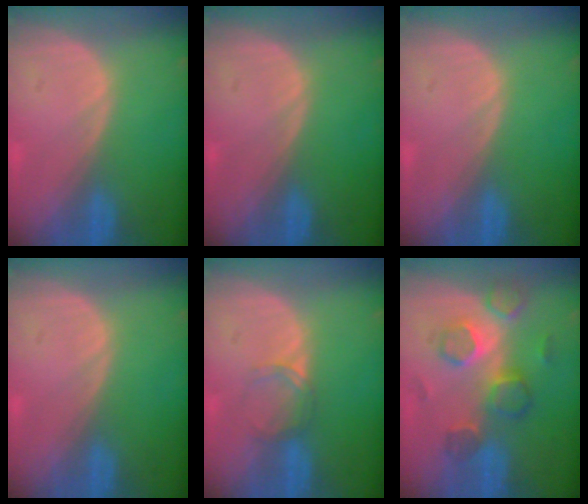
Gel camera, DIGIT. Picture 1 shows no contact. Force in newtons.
{"total": 0.0}
{"total": 0.0}
{"total": 0.0}
{"total": 2.2, "press": 2.2, "slide": 0.2}
{"total": 7.8, "press": 7.4, "slide": 2.4}